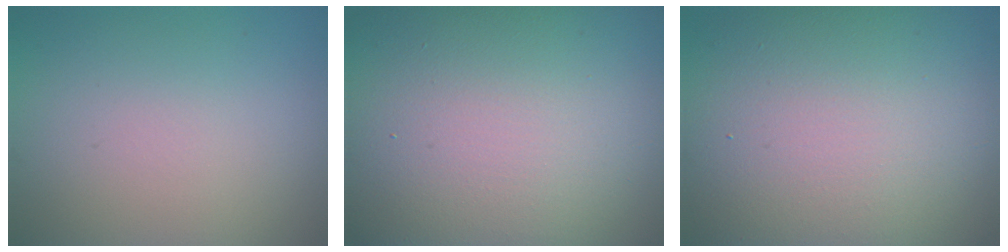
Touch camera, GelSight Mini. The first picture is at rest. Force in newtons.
{"total": 26.3, "press": 26.2, "slide": 1.4}
{"total": 17.0, "press": 17.0, "slide": 1.0}